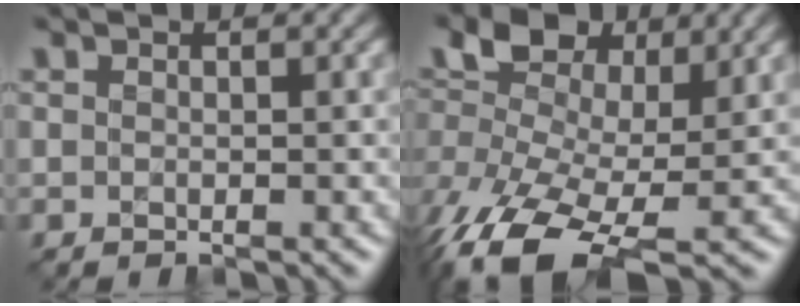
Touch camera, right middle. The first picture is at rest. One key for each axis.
{"total": 9.8, "fx": -1.3, "fy": 6.3, "fz": 7.5, "tx": -0.165, "ty": 0.002, "tz": -0.040}